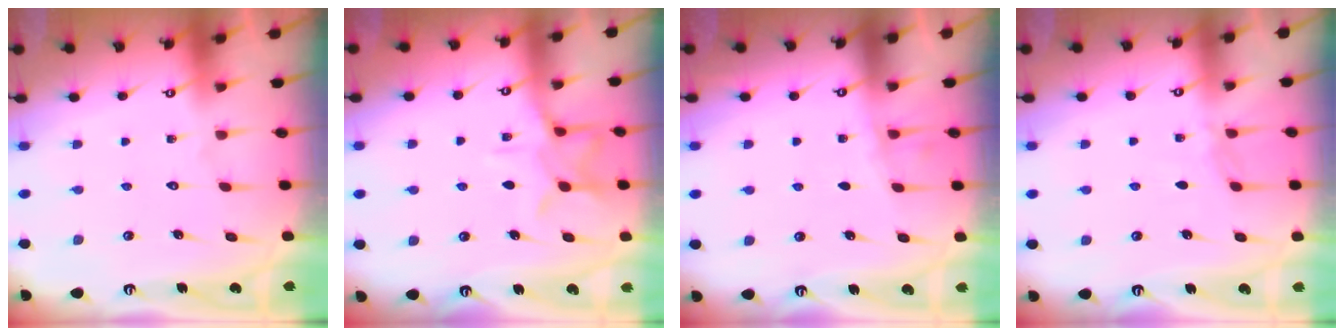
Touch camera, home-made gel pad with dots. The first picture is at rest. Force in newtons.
{"total": 10.0, "press": 10.0, "slide": 0.8}
{"total": 1.8, "press": 1.7, "slide": 0.3}
{"total": 3.1, "press": 3.1, "slide": 0.5}